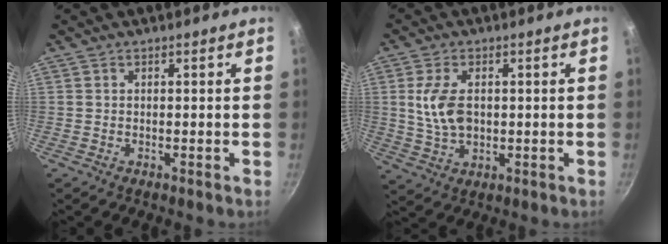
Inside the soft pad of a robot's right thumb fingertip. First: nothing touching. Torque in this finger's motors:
{"motor_torque": [-0.43, 0.70, 0.55, -0.16, 0.02]}